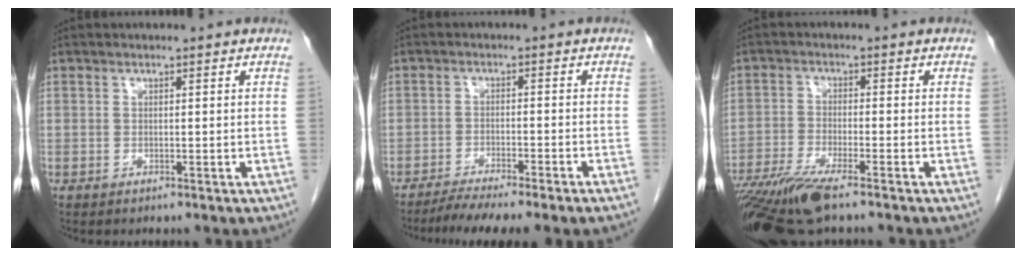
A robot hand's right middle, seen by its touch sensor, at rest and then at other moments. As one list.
[{"total": 8.3, "force": [-7.1, -1.0, 4.3], "torque": [-0.046, -0.018, -0.109]}, {"total": 11.0, "force": [-8.2, 1.3, 7.2], "torque": [-0.132, -0.023, -0.144]}]